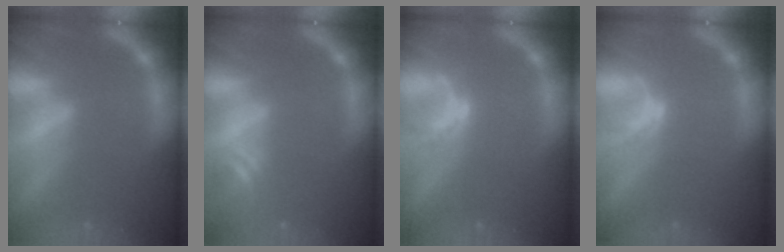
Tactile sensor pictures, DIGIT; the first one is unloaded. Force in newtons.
{"total": 2.4}
{"total": 1.5}
{"total": 1.0}